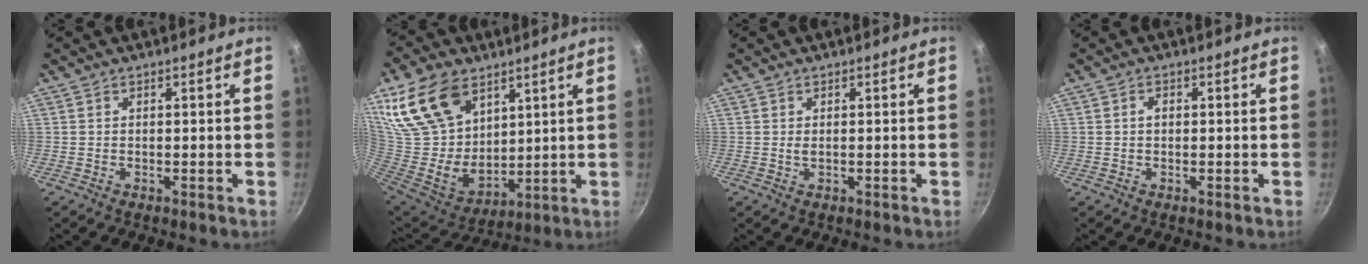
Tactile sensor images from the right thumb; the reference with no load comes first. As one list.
[{"total": 21.8, "force": [11.8, 14.0, 12.0], "torque": [-0.208, -0.042, 0.240]}, {"total": 0.7, "force": [0.0, 0.3, 0.7], "torque": [-0.013, -0.001, 0.001]}, {"total": 1.4, "force": [0.1, 1.0, 1.0], "torque": [-0.015, 0.005, 0.001]}]